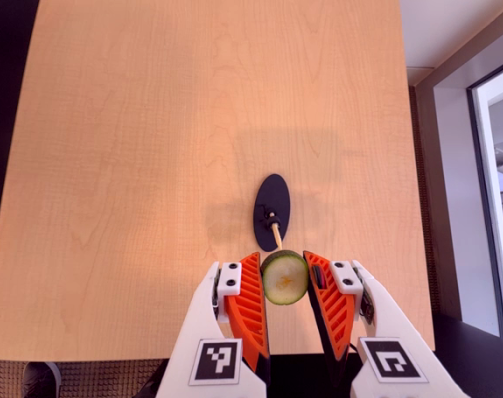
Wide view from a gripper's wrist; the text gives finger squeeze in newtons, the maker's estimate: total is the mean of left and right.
{"total": 7.7, "left": 7.6, "right": 7.9}